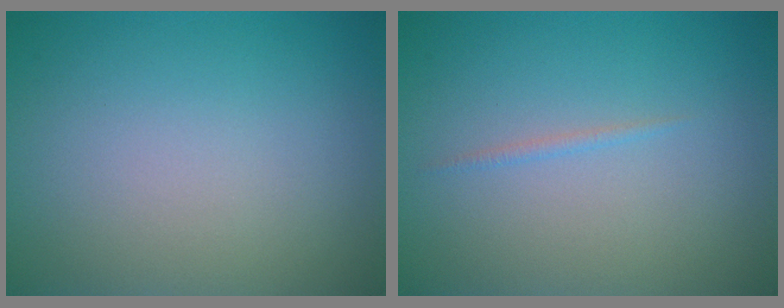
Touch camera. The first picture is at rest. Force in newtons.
{"total": 0.5, "press": 0.5, "slide": 0.1}